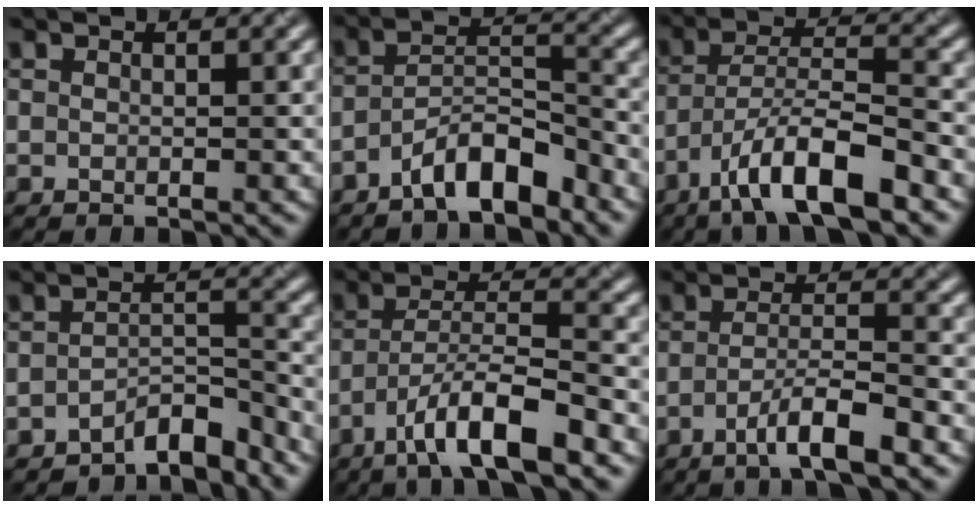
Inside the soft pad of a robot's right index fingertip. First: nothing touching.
{"total": 5.6, "force": [-3.9, 1.7, 3.6], "torque": [-0.059, 0.009, -0.071]}
{"total": 8.4, "force": [-5.2, 2.0, 6.3], "torque": [-0.103, 0.011, -0.092]}
{"total": 4.0, "force": [-3.5, 1.0, 1.6], "torque": [-0.018, 0.011, -0.064]}
{"total": 7.6, "force": [-4.7, 1.6, 5.8], "torque": [-0.098, 0.012, -0.084]}
{"total": 4.8, "force": [-2.5, 0.7, 4.0], "torque": [-0.070, 0.005, -0.051]}